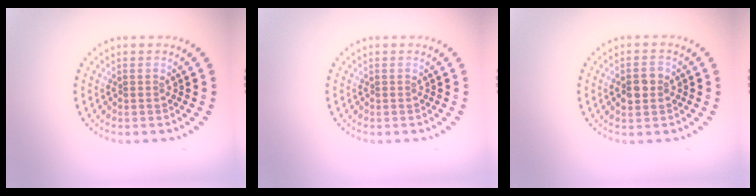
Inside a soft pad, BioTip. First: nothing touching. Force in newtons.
{"total": 0.0}
{"total": 2.6, "press": 2.6, "slide": 0.1}